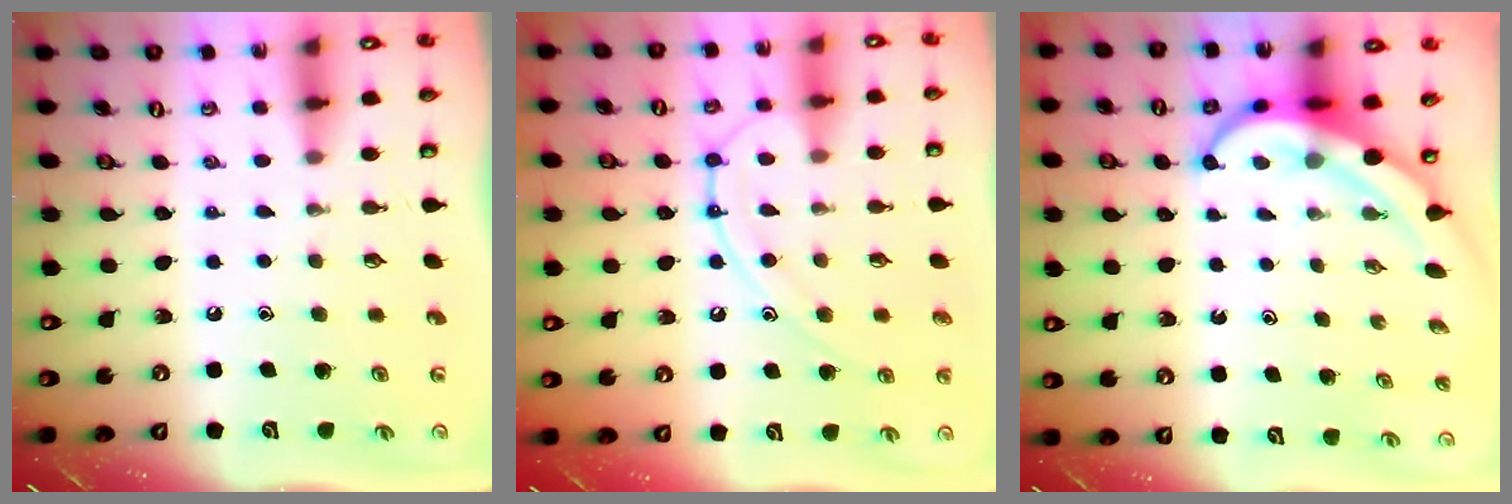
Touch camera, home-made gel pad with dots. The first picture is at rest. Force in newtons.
{"total": 13.1, "press": 13.1, "slide": 1.1}
{"total": 7.1, "press": 7.1, "slide": 0.9}